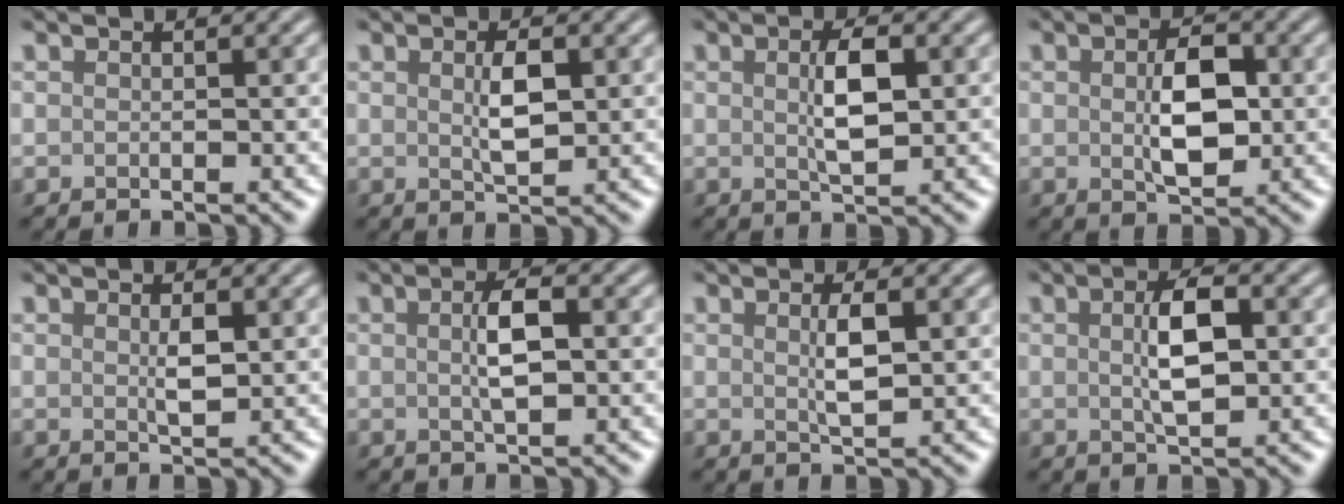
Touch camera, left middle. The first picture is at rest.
{"total": 2.7, "force": [0.5, 1.1, 2.5], "torque": [-0.052, -0.002, 0.011]}
{"total": 3.4, "force": [0.5, 1.2, 3.2], "torque": [-0.064, 0.000, 0.010]}
{"total": 4.7, "force": [0.1, 2.5, 4.0], "torque": [-0.075, 0.000, 0.004]}
{"total": 1.5, "force": [0.3, 0.4, 1.4], "torque": [-0.029, -0.002, 0.006]}
{"total": 3.0, "force": [0.3, 0.9, 2.9], "torque": [-0.059, 0.004, 0.004]}
{"total": 2.3, "force": [0.5, 0.6, 2.2], "torque": [-0.044, 0.000, 0.010]}
{"total": 4.2, "force": [0.4, 1.6, 3.8], "torque": [-0.078, 0.004, 0.008]}